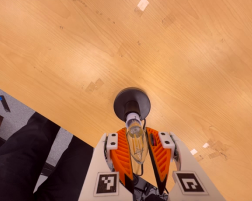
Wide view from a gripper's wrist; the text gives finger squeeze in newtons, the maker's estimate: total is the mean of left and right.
{"total": 14.7, "left": 16.7, "right": 12.7}